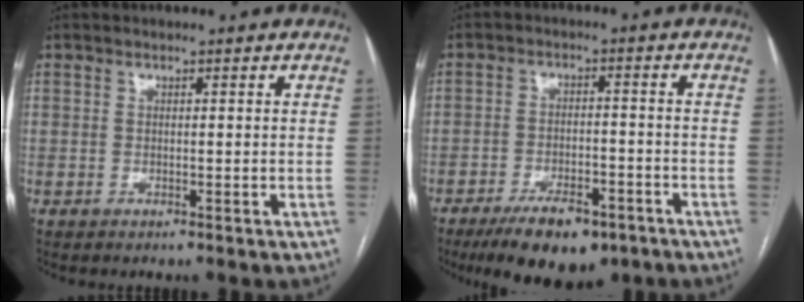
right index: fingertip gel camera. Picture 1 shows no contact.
{"total": 10.5, "force": [-7.4, 3.9, 6.4], "torque": [-0.101, -0.009, -0.118]}